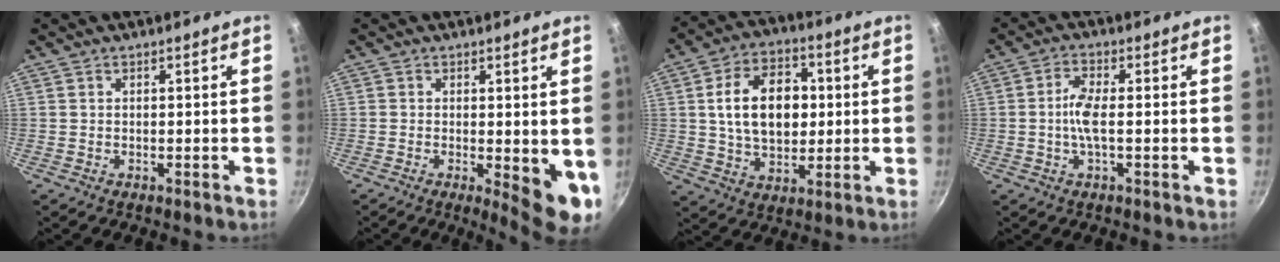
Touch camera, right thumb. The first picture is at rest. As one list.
[{"total": 8.3, "force": [-0.8, 2.9, 7.8], "torque": [-0.088, -0.014, -0.006]}, {"total": 15.2, "force": [1.7, 10.3, 11.0], "torque": [-0.149, 0.009, 0.027]}, {"total": 4.7, "force": [-0.5, 1.2, 4.5], "torque": [-0.103, 0.010, -0.018]}]